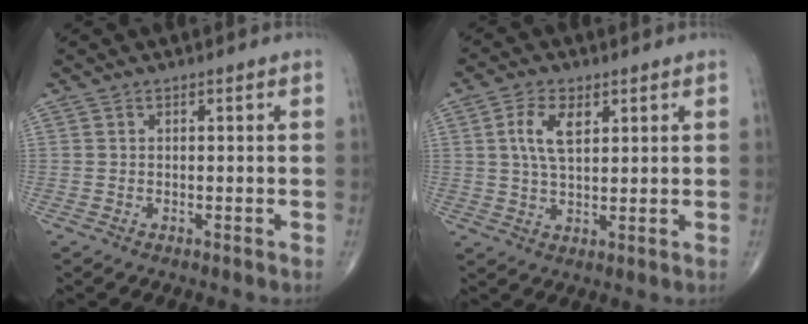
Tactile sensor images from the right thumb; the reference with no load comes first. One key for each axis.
{"total": 6.6, "fx": 2.2, "fy": 3.4, "fz": 5.2, "tx": -0.102, "ty": -0.004, "tz": 0.044}